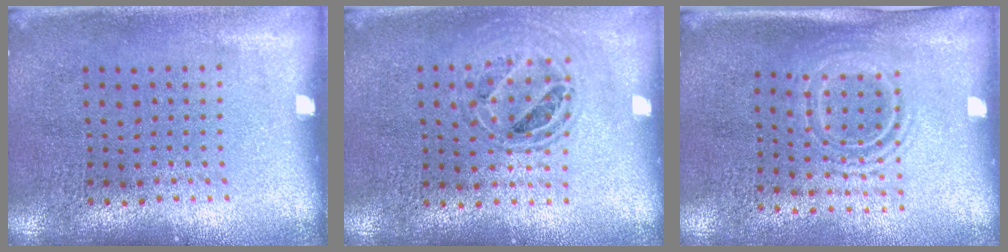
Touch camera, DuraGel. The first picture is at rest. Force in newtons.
{"total": 0.8, "press": 0.7, "slide": 0.2}
{"total": 1.6, "press": 1.2, "slide": 1.1}